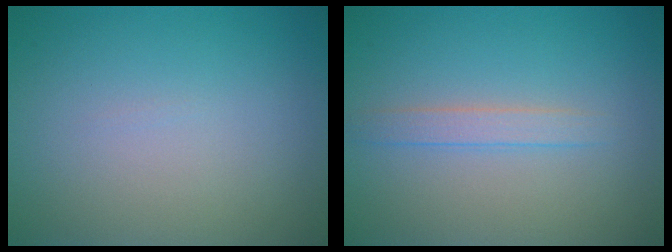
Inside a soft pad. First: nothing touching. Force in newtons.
{"total": 1.7, "press": 1.7, "slide": 0.0}